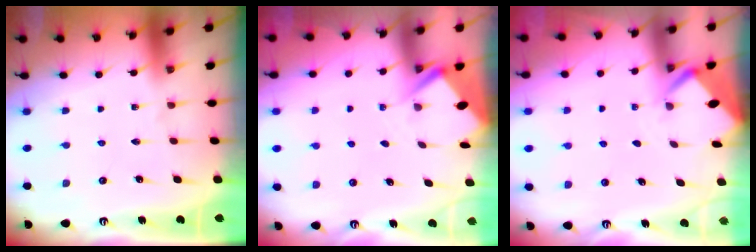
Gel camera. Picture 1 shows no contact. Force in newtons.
{"total": 2.9, "press": 2.8, "slide": 0.4}
{"total": 2.5, "press": 2.5, "slide": 0.1}